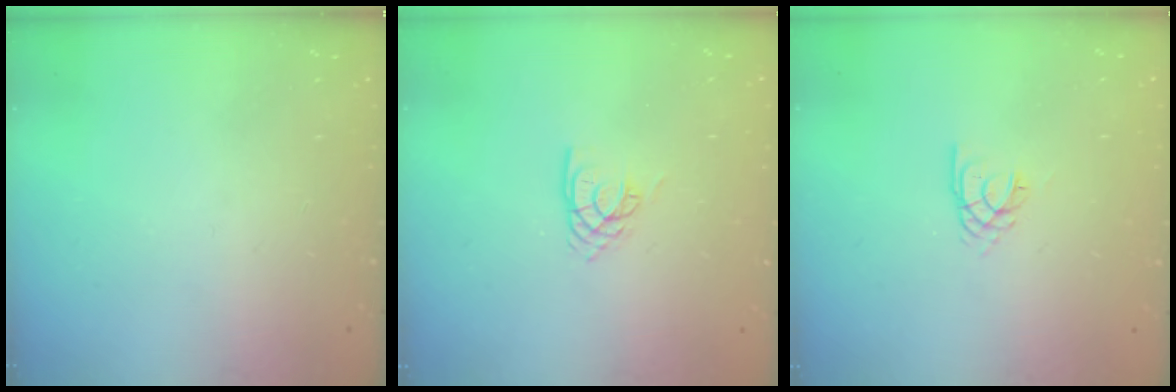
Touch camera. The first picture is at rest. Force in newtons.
{"total": 5.1, "press": 5.1, "slide": 0.4}
{"total": 2.2, "press": 2.2, "slide": 0.3}